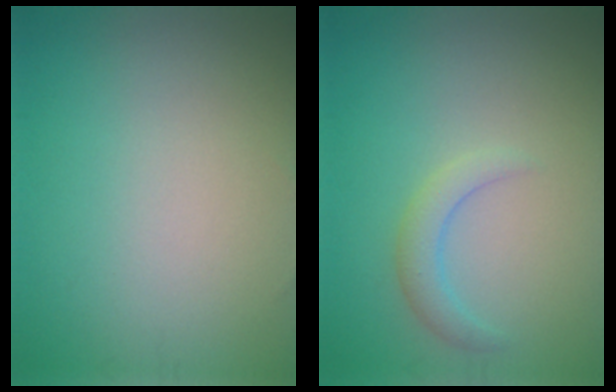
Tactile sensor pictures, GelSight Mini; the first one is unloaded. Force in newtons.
{"total": 1.9, "press": 1.9, "slide": 0.2}